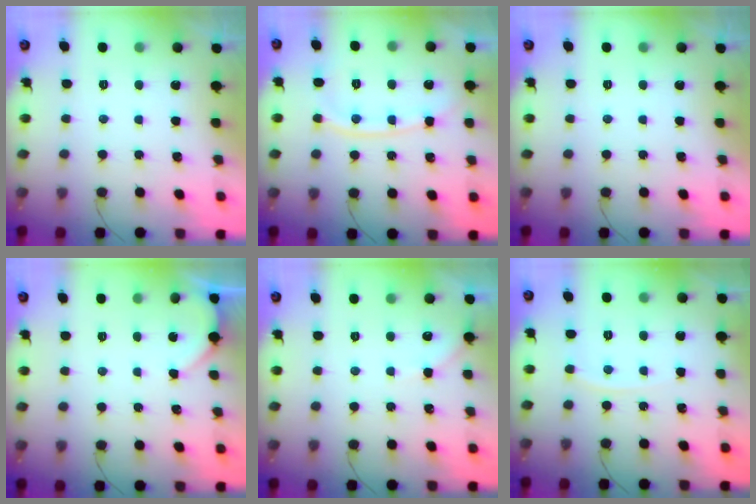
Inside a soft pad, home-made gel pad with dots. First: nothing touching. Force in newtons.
{"total": 10.8, "press": 10.7, "slide": 1.4}
{"total": 0.0}
{"total": 2.1, "press": 2.1, "slide": 0.2}
{"total": 2.4, "press": 2.4, "slide": 0.4}
{"total": 4.4, "press": 4.4, "slide": 0.7}